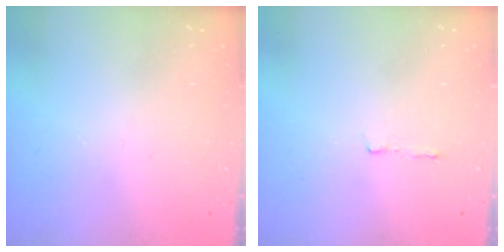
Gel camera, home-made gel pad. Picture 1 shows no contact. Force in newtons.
{"total": 2.9, "press": 2.8, "slide": 0.5}